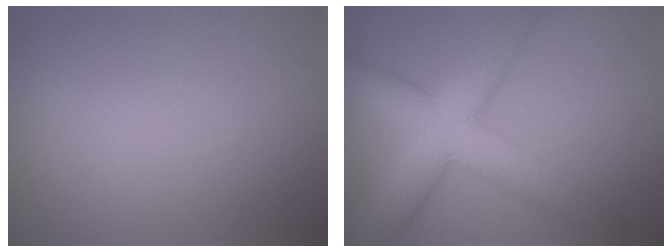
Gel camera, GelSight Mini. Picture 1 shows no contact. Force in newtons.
{"total": 8.6, "press": 8.6, "slide": 0.4}